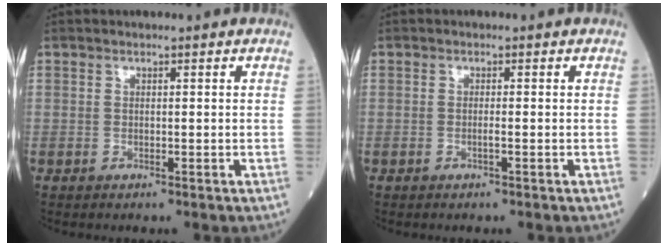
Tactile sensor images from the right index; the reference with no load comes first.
{"total": 0.9, "force": [-0.3, -0.1, 0.9], "torque": [-0.019, -0.001, -0.006]}